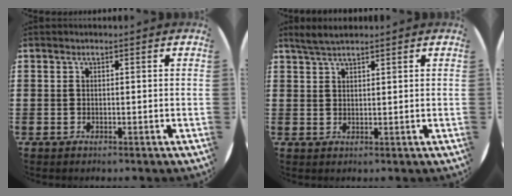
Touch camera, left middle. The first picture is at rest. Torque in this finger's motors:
{"motor_torque": [0.18, -0.14, 0.03, 0.02]}